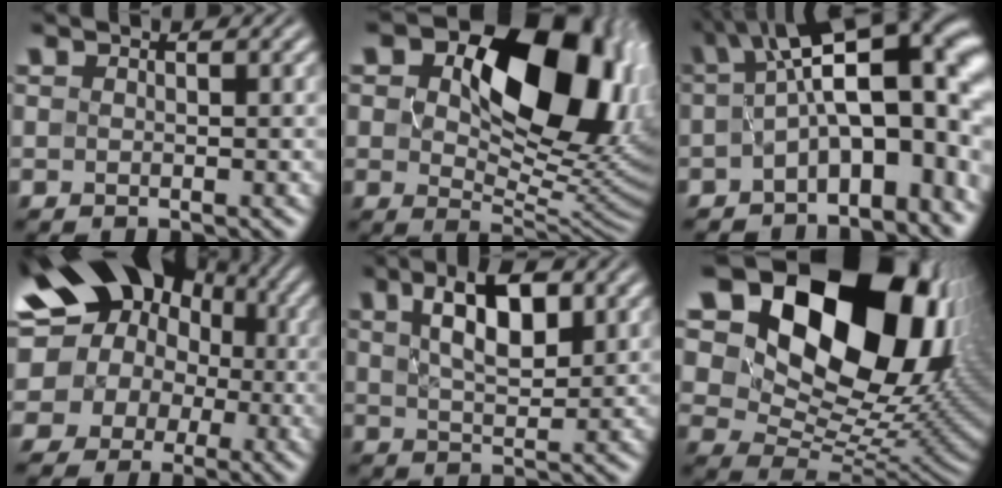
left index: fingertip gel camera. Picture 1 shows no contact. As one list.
[{"total": 15.7, "force": [5.3, 9.1, 11.7], "torque": [-0.158, 0.000, 0.090]}, {"total": 13.2, "force": [0.6, 5.7, 11.9], "torque": [-0.161, 0.015, 0.006]}, {"total": 20.2, "force": [3.0, 17.6, 9.4], "torque": [-0.176, 0.036, -0.008]}, {"total": 6.4, "force": [2.5, 2.9, 5.1], "torque": [-0.091, 0.007, 0.042]}, {"total": 20.5, "force": [9.5, 13.1, 12.6], "torque": [-0.229, 0.021, 0.176]}]